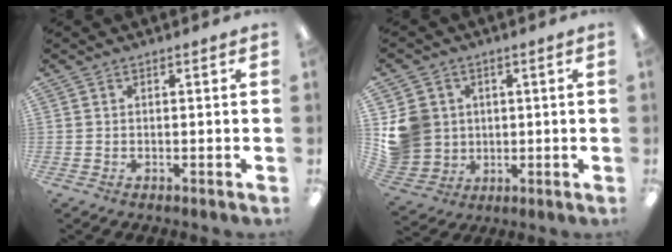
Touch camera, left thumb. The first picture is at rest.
{"total": 9.9, "force": [2.0, 9.4, 2.7], "torque": [-0.072, 0.004, 0.049]}